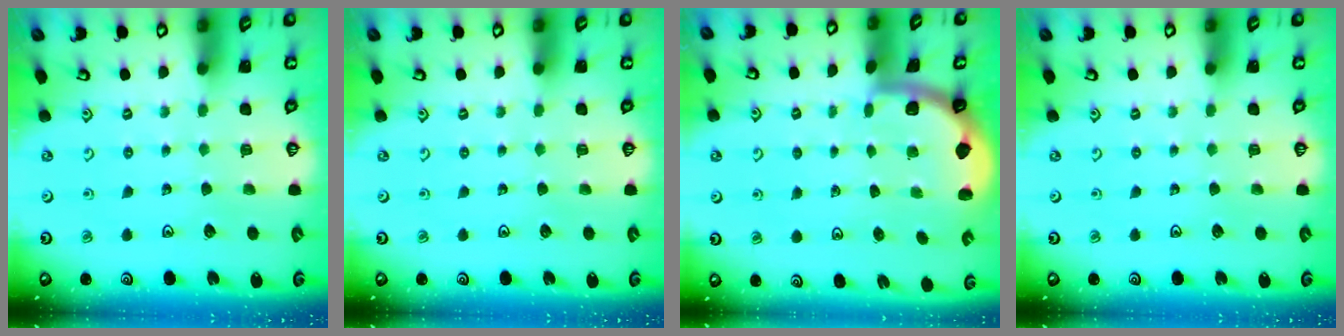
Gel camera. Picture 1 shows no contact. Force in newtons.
{"total": 0.0}
{"total": 1.4, "press": 1.4, "slide": 0.1}
{"total": 0.0}